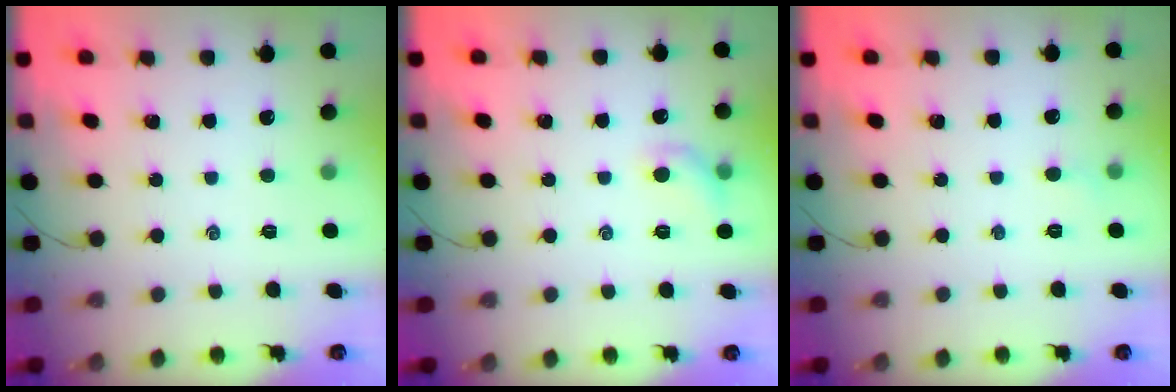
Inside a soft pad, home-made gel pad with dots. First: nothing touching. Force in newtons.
{"total": 6.9, "press": 6.8, "slide": 1.3}
{"total": 2.7, "press": 2.6, "slide": 0.9}